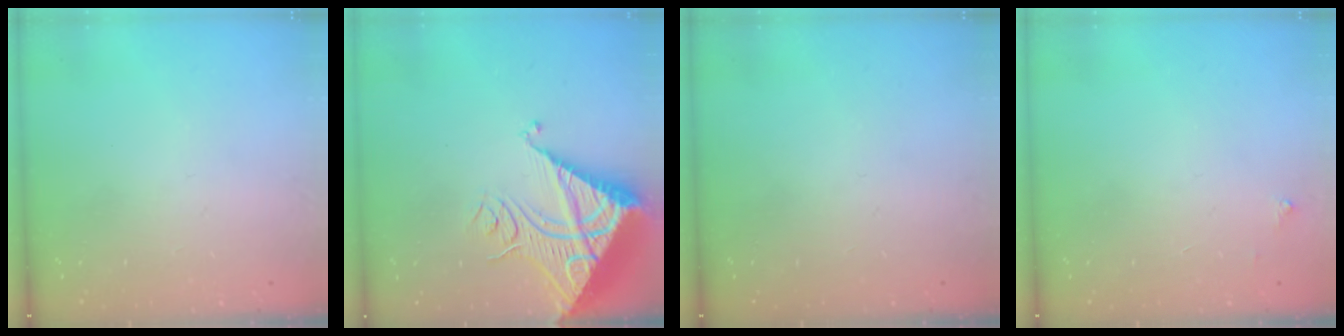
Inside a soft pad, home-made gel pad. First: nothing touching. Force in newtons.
{"total": 13.7, "press": 13.7, "slide": 1.3}
{"total": 0.0}
{"total": 2.5, "press": 2.5, "slide": 0.4}